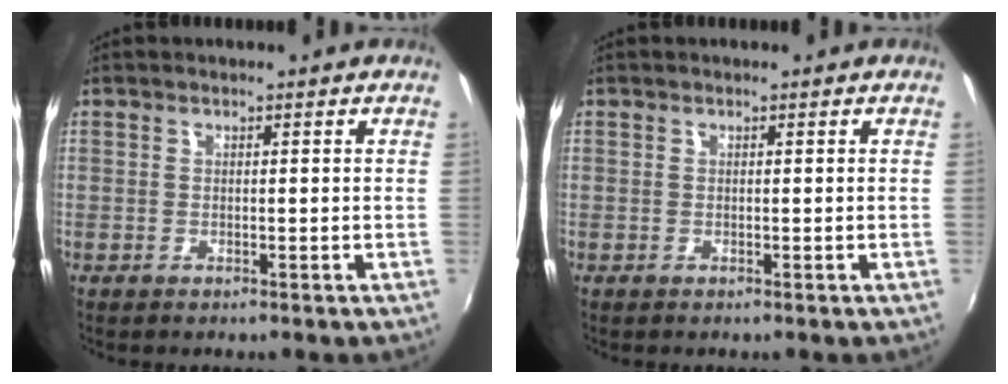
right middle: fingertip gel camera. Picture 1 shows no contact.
{"total": 0.0}